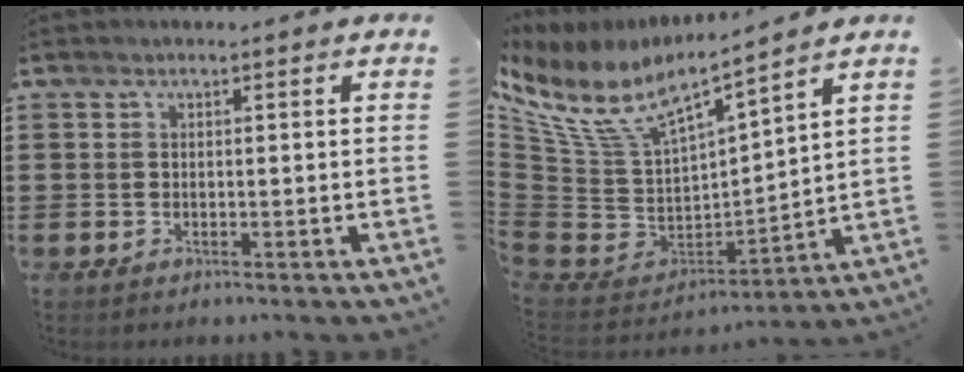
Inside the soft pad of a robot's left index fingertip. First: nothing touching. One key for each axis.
{"total": 8.9, "fx": 6.2, "fy": 2.9, "fz": 5.8, "tx": -0.151, "ty": -0.051, "tz": 0.104}